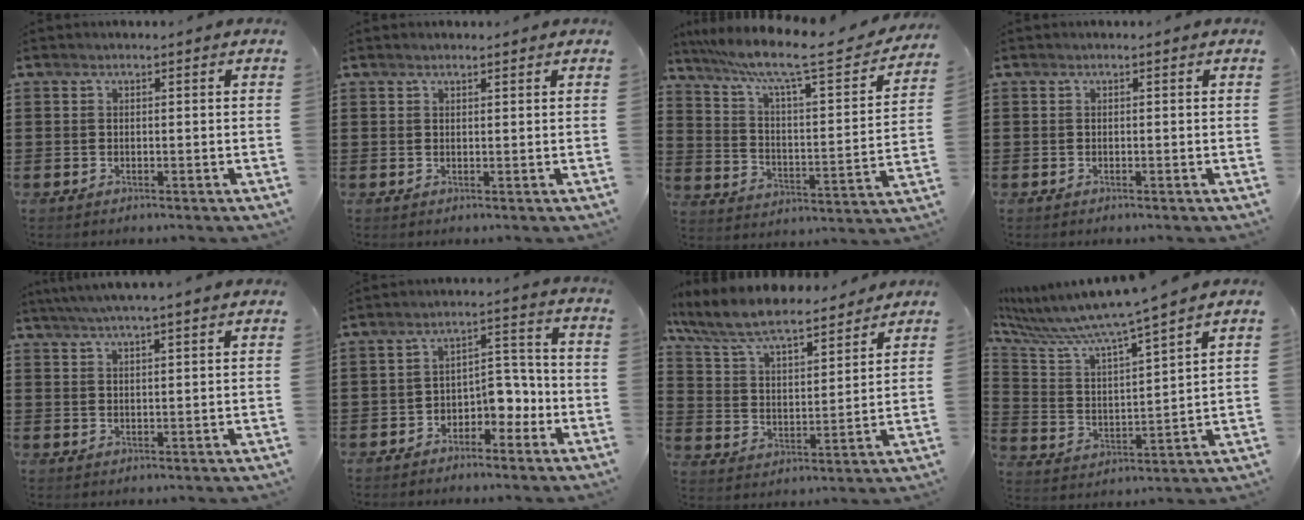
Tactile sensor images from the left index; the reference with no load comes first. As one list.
[{"total": 0.8, "force": [0.7, 0.1, 0.3], "torque": [-0.007, 0.000, 0.014]}, {"total": 9.9, "force": [7.6, 0.6, 6.4], "torque": [-0.142, -0.050, 0.118]}, {"total": 0.0}, {"total": 3.9, "force": [3.4, -0.5, 1.7], "torque": [-0.043, -0.008, 0.062]}, {"total": 5.2, "force": [-3.1, 3.0, 2.8], "torque": [-0.052, 0.015, -0.060]}, {"total": 8.3, "force": [7.6, 1.1, 3.4], "torque": [-0.098, -0.042, 0.129]}, {"total": 7.5, "force": [6.7, -0.4, 3.4], "torque": [-0.099, -0.057, 0.107]}]